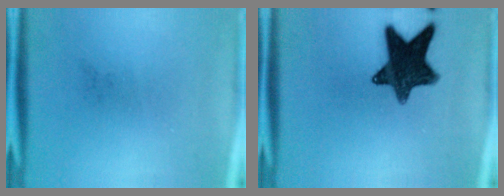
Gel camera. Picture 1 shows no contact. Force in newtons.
{"total": 13.0}